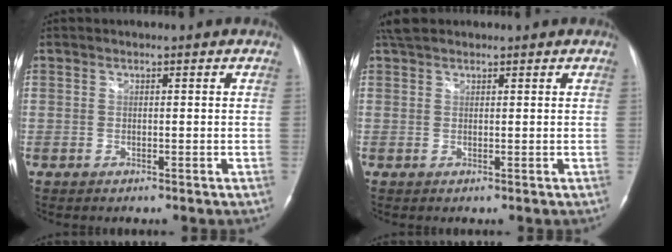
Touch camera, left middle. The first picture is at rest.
{"total": 3.0, "force": [2.5, 1.2, 1.0], "torque": [-0.024, 0.021, 0.045]}